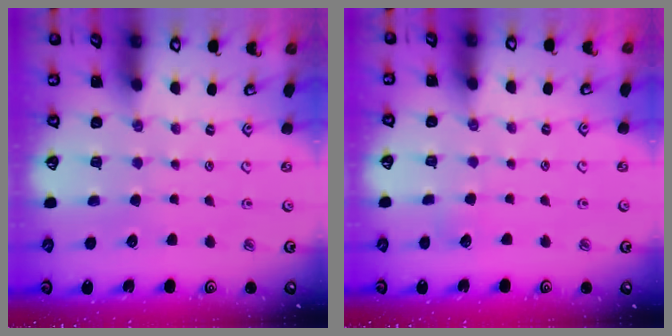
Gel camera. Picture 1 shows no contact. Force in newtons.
{"total": 2.9, "press": 2.9, "slide": 0.4}